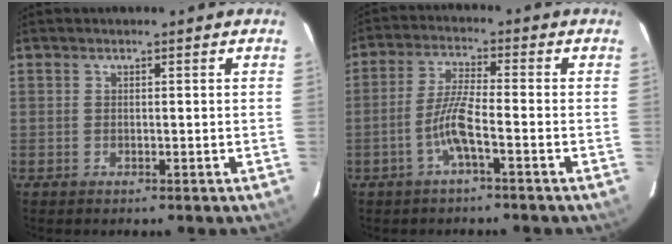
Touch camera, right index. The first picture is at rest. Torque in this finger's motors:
{"motor_torque": [0.61, -0.41, 0.42, 0.09]}